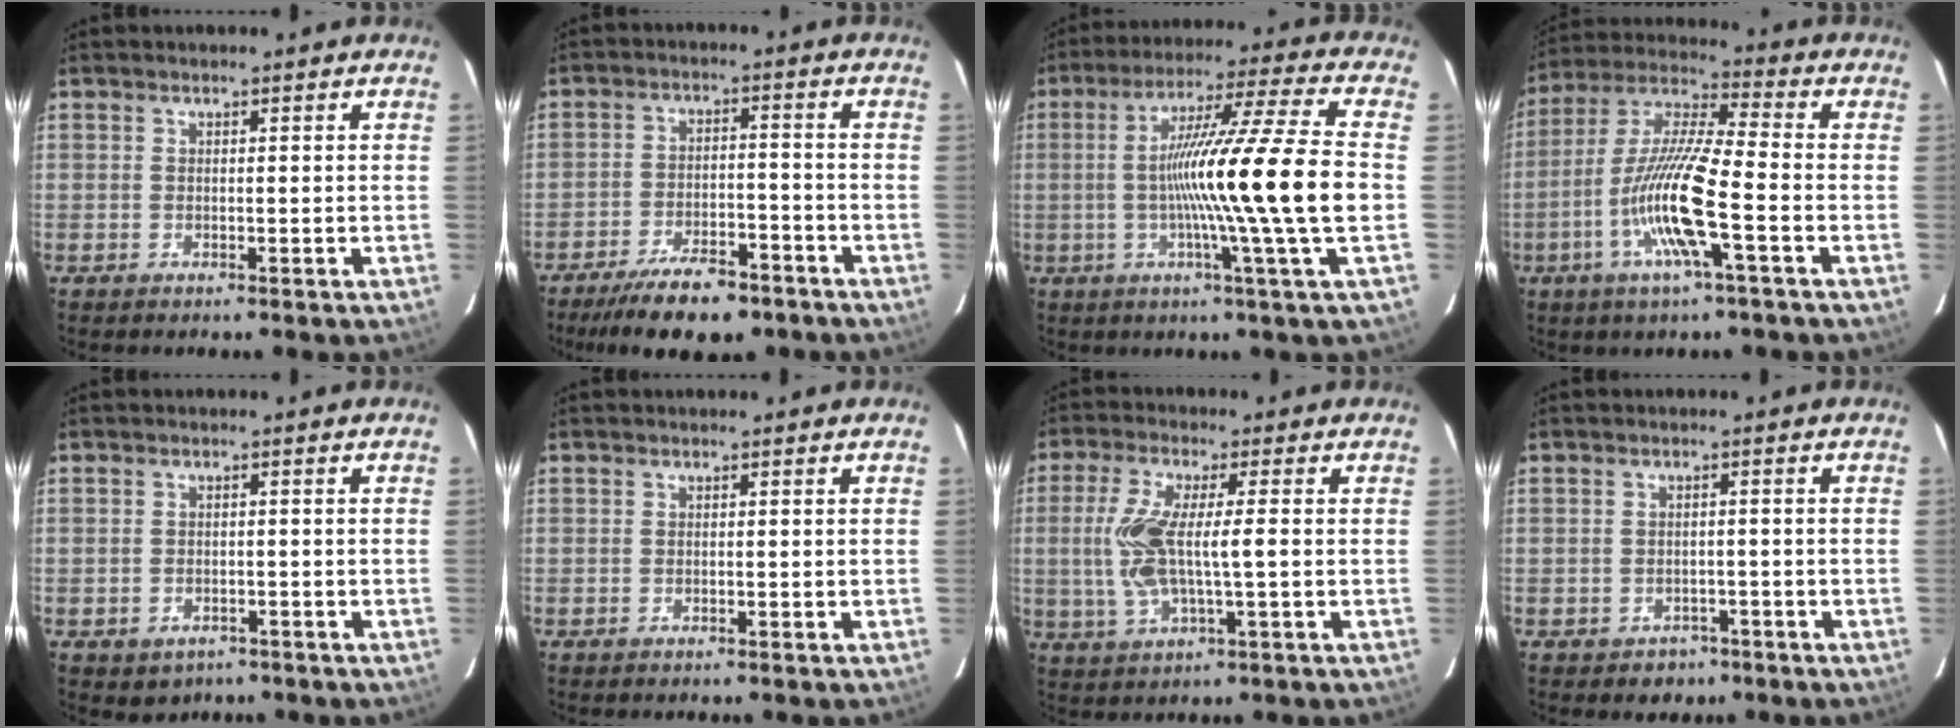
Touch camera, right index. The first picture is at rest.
{"total": 10.6, "force": [-8.2, 3.3, 5.8], "torque": [-0.095, -0.008, -0.138]}
{"total": 18.0, "force": [-1.8, -2.8, 17.6], "torque": [-0.292, -0.009, -0.042]}
{"total": 13.9, "force": [-4.3, 0.7, 13.2], "torque": [-0.270, -0.001, -0.087]}
{"total": 3.0, "force": [-1.7, 2.3, 0.8], "torque": [-0.012, 0.005, -0.012]}
{"total": 0.0}
{"total": 8.8, "force": [-0.2, 1.5, 8.6], "torque": [-0.190, 0.001, -0.003]}
{"total": 2.8, "force": [-1.6, 2.2, 0.5], "torque": [-0.006, 0.010, -0.017]}